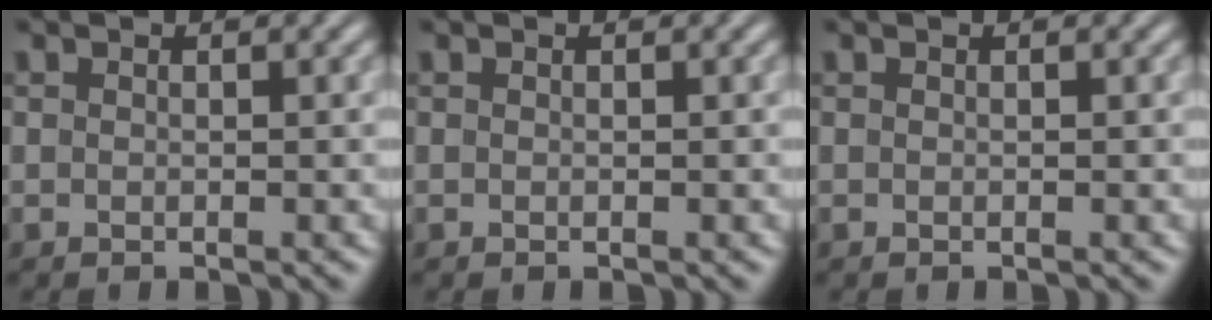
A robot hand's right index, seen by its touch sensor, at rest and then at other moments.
{"total": 0.0}
{"total": 0.0}